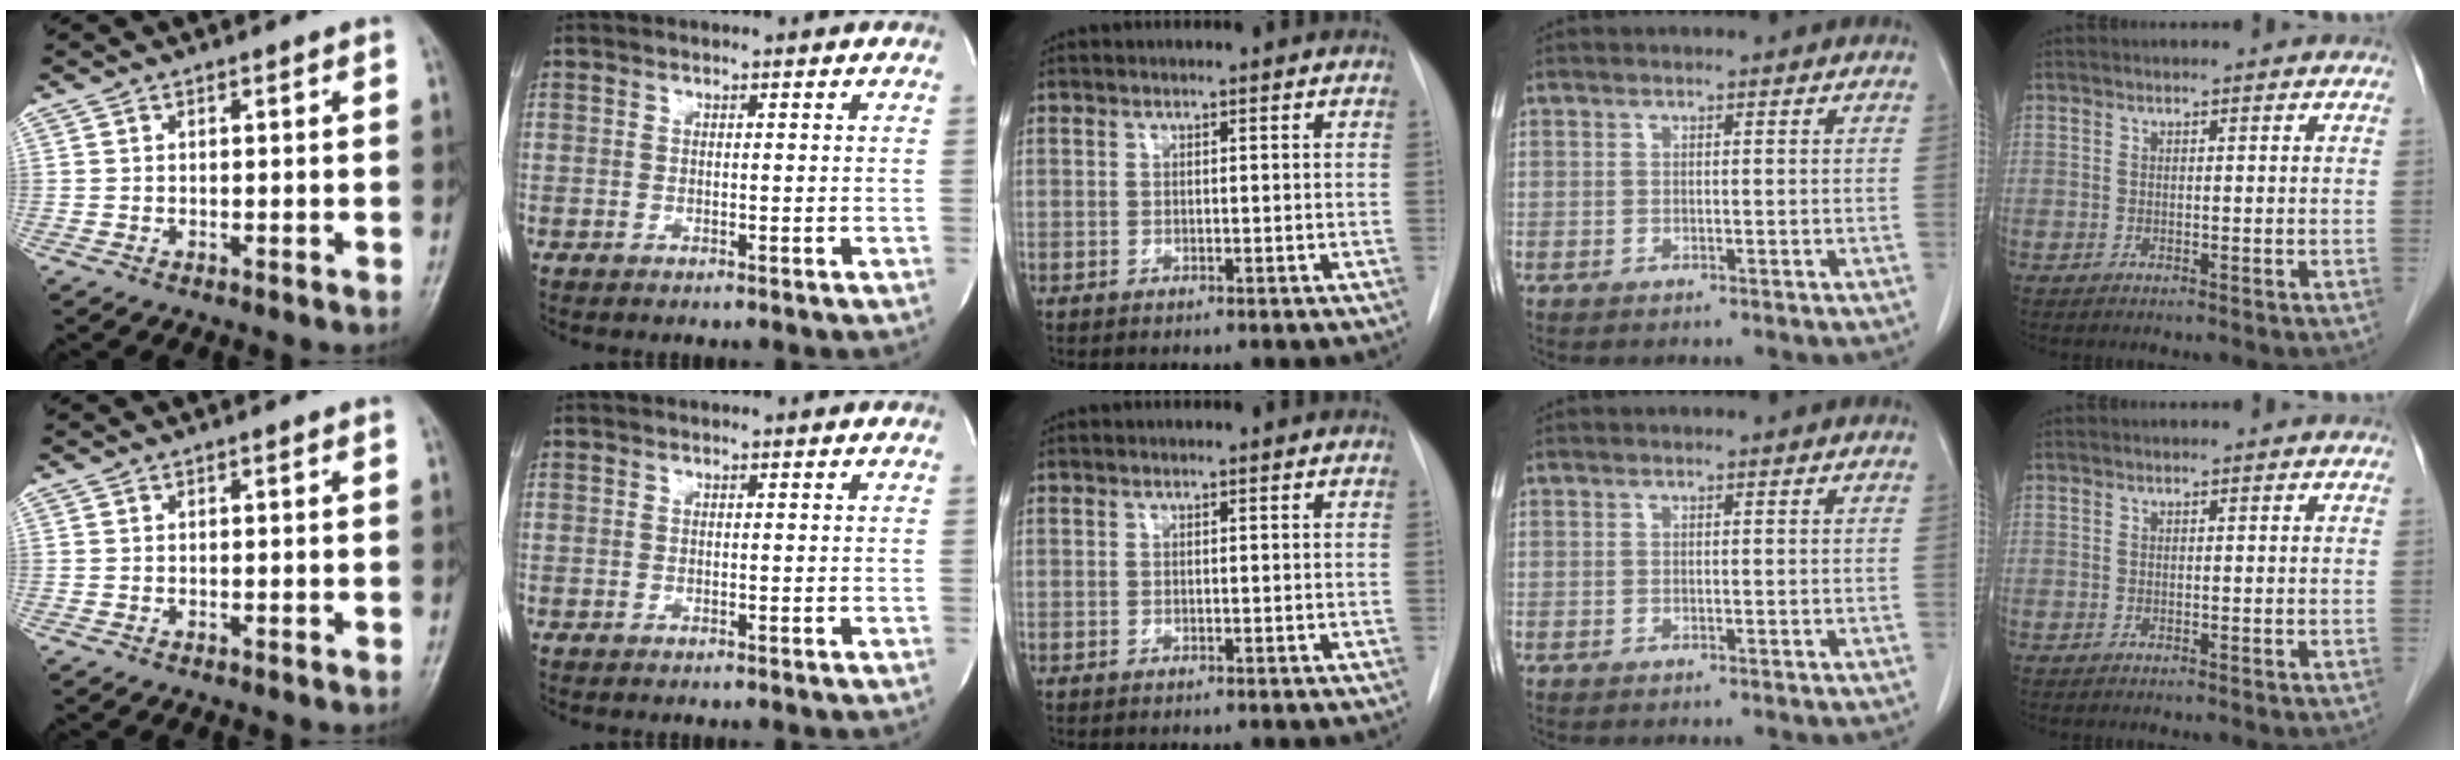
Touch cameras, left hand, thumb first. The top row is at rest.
{}